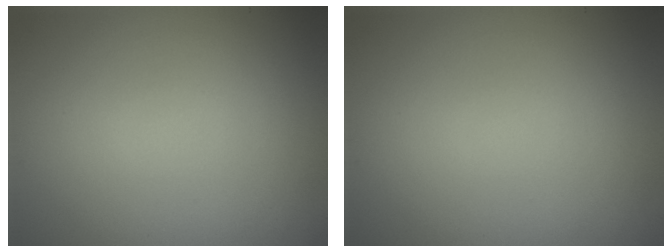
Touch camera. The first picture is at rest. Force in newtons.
{"total": 0.0}